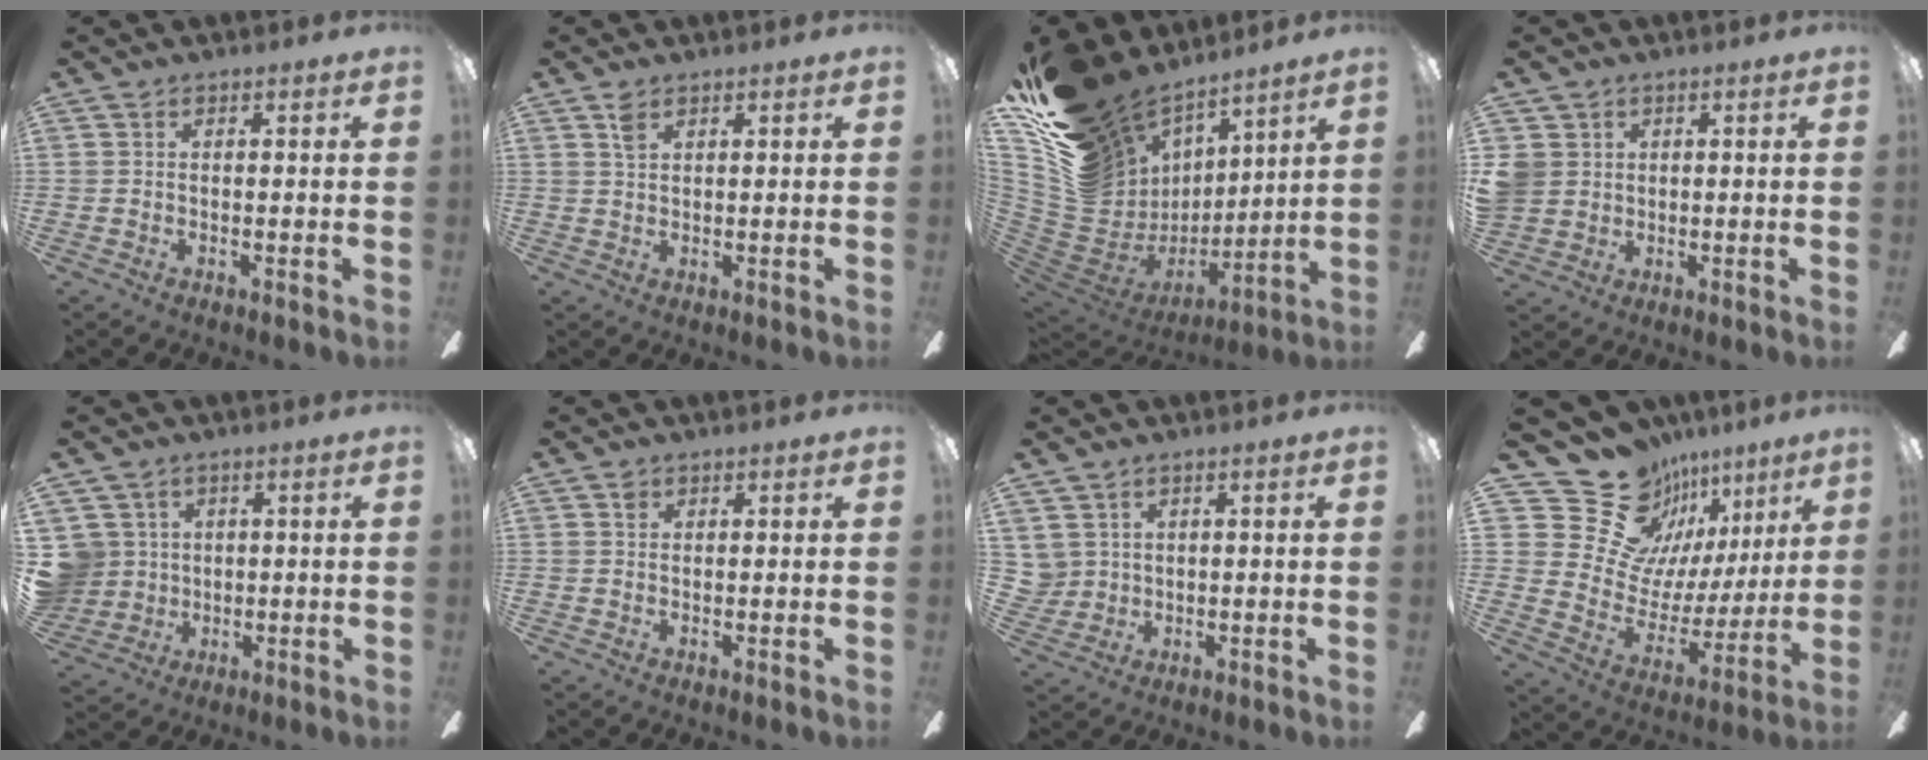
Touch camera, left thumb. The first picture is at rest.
{"total": 2.1, "force": [1.5, 1.0, 1.2], "torque": [-0.028, 0.000, 0.028]}
{"total": 20.2, "force": [14.3, 11.9, 7.8], "torque": [-0.153, -0.116, 0.292]}
{"total": 4.9, "force": [1.3, 4.6, 1.1], "torque": [-0.031, 0.006, 0.025]}
{"total": 7.7, "force": [1.6, 7.4, 0.7], "torque": [-0.048, -0.001, 0.037]}
{"total": 0.9, "force": [0.5, 0.7, 0.3], "torque": [-0.007, 0.003, 0.009]}
{"total": 3.8, "force": [1.8, 3.3, 0.0], "torque": [-0.016, 0.003, 0.037]}
{"total": 20.2, "force": [14.6, 12.6, 6.0], "torque": [-0.105, -0.106, 0.282]}